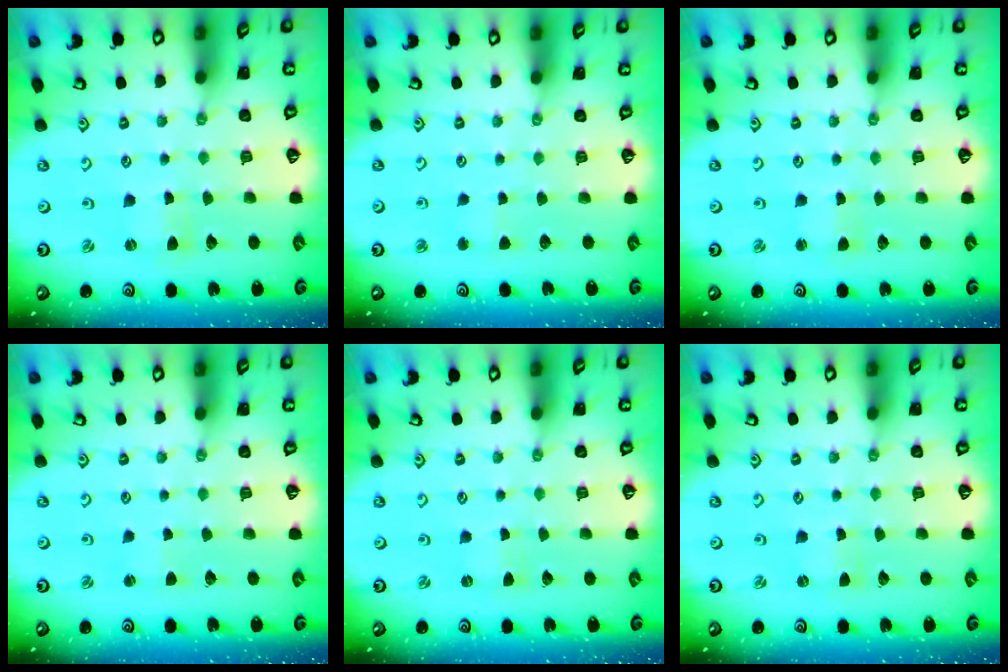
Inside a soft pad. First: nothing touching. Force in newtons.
{"total": 2.2, "press": 2.2, "slide": 0.2}
{"total": 1.1, "press": 1.0, "slide": 0.2}
{"total": 1.1, "press": 1.1, "slide": 0.2}
{"total": 0.0}
{"total": 0.0}